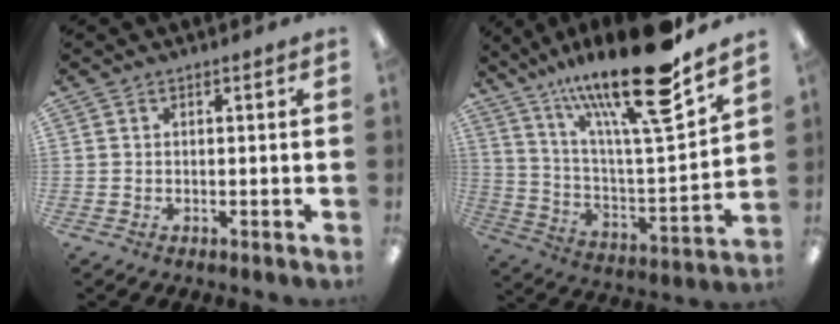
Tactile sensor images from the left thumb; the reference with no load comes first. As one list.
[{"total": 24.7, "force": [17.8, 4.9, 16.3], "torque": [-0.268, -0.112, 0.285]}]